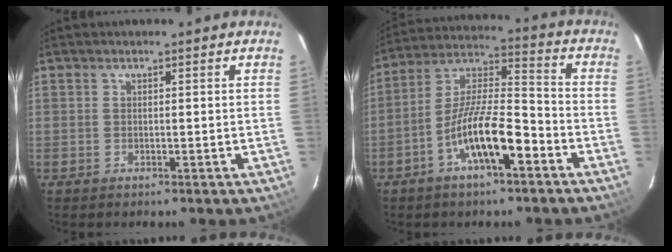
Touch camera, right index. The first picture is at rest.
{"total": 13.2, "force": [-6.5, 3.3, 10.9], "torque": [-0.208, 0.008, -0.119]}